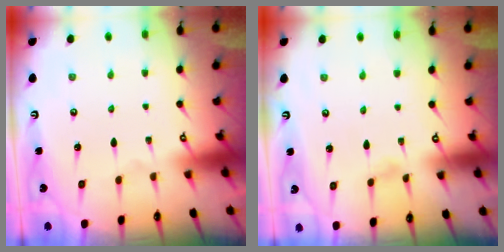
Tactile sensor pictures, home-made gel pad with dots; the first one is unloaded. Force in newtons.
{"total": 2.4, "press": 2.4, "slide": 0.3}